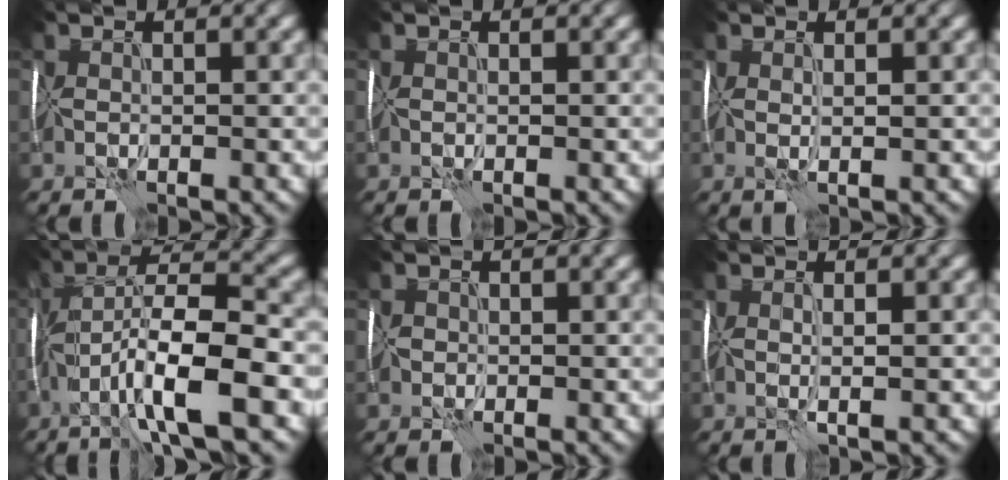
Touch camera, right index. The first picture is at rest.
{"total": 0.0}
{"total": 1.3, "force": [0.9, 0.2, 0.9], "torque": [-0.009, 0.004, 0.015]}
{"total": 9.3, "force": [-3.5, 2.2, 8.3], "torque": [-0.144, 0.016, -0.065]}
{"total": 0.7, "force": [-0.1, 0.7, -0.1], "torque": [0.004, 0.004, -0.006]}
{"total": 1.4, "force": [0.7, 0.3, 1.2], "torque": [-0.006, 0.007, 0.013]}